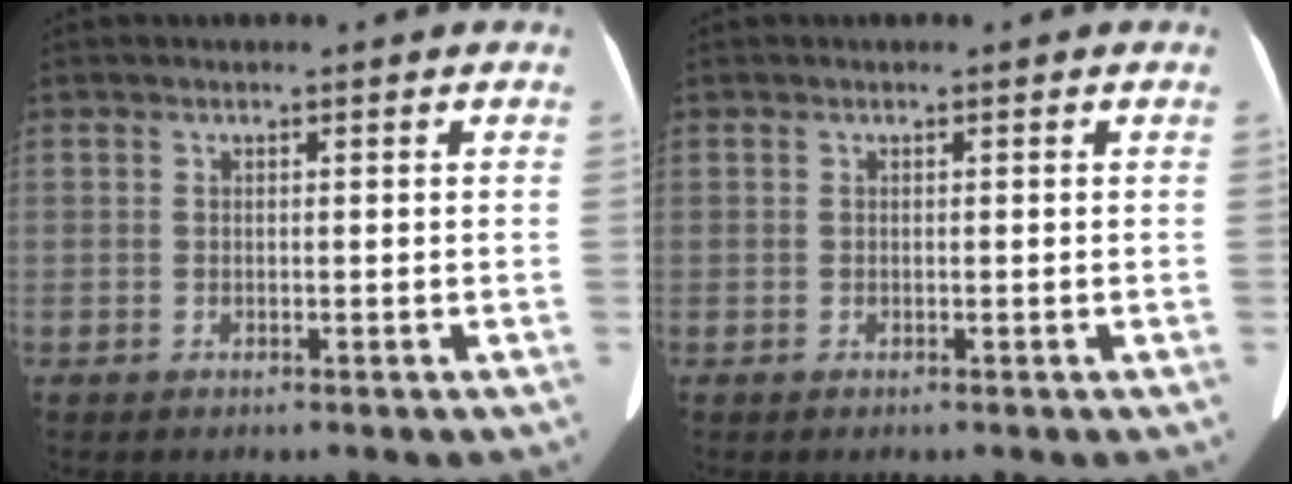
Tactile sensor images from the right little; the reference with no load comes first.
{"total": 0.0}